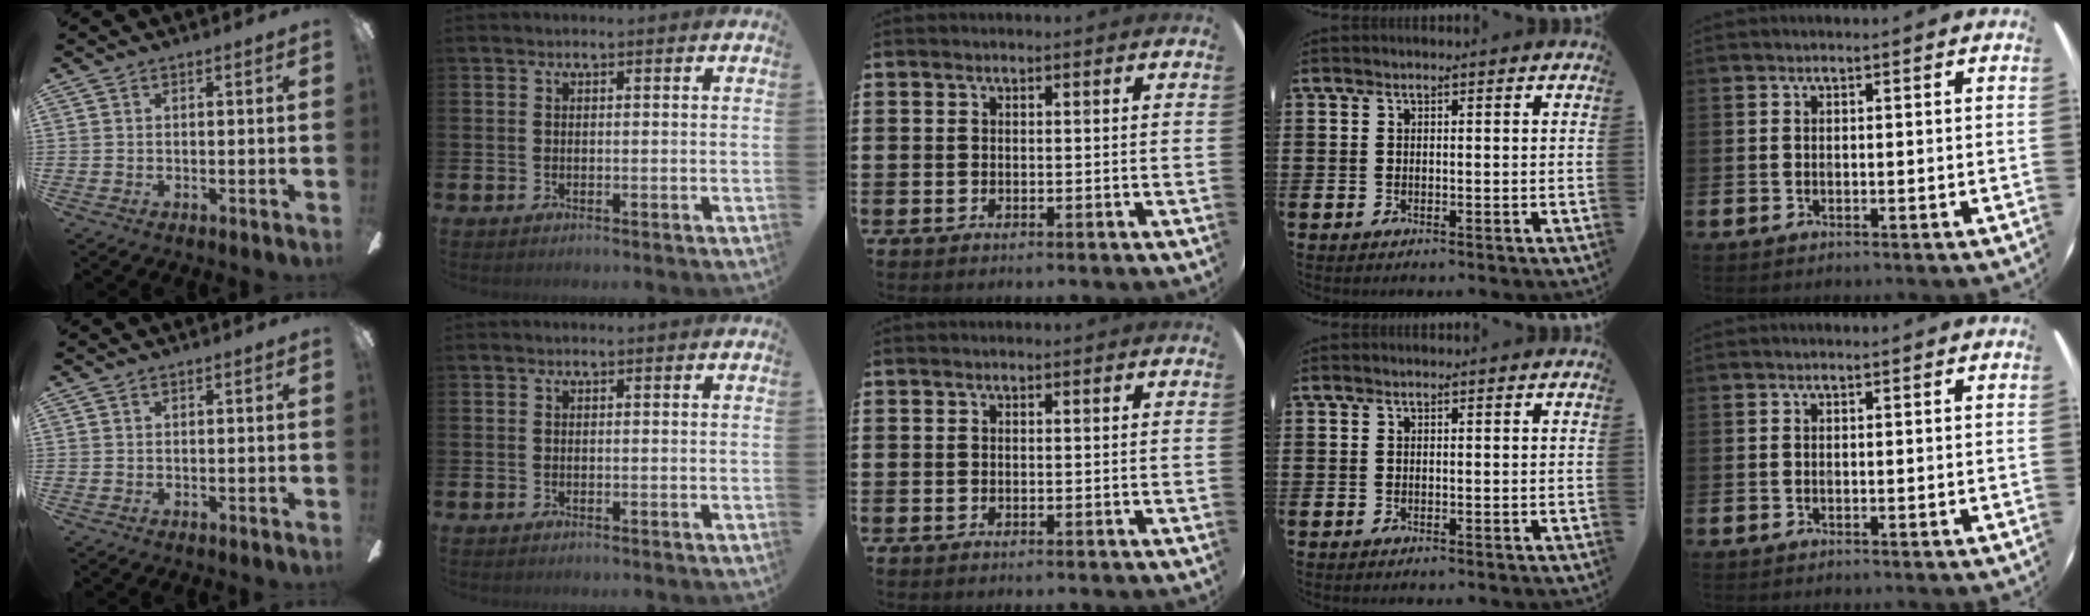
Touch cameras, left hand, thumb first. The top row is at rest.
{}